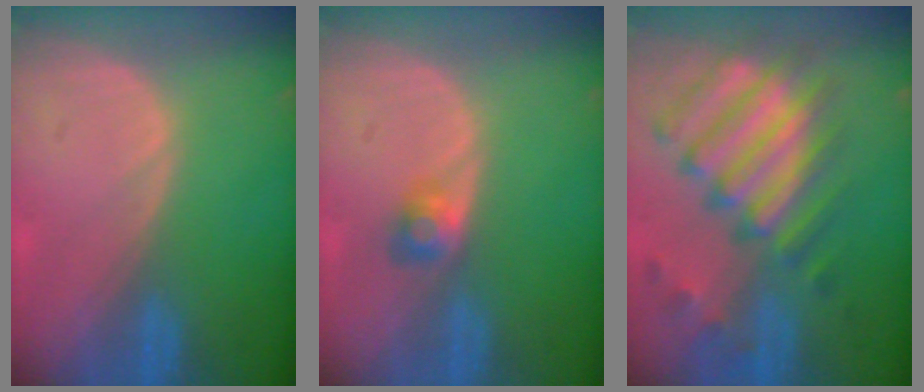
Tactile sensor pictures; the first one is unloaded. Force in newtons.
{"total": 2.5, "press": 2.3, "slide": 0.9}
{"total": 12.1, "press": 10.4, "slide": 6.1}